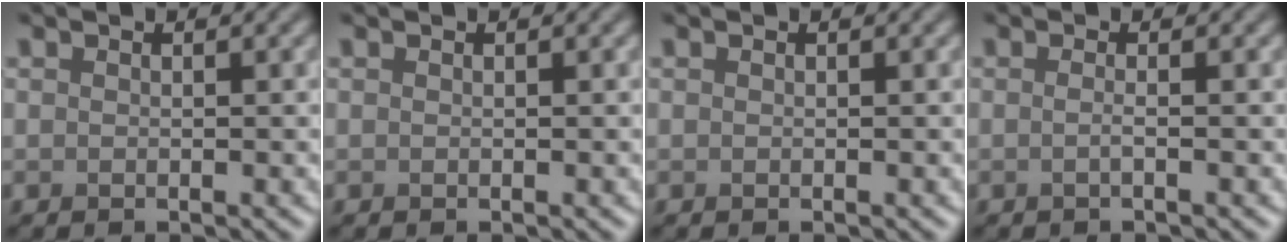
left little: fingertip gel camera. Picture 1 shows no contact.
{"total": 0.0}
{"total": 0.0}
{"total": 1.2, "force": [-0.6, 0.4, 1.0], "torque": [-0.011, -0.006, -0.020]}